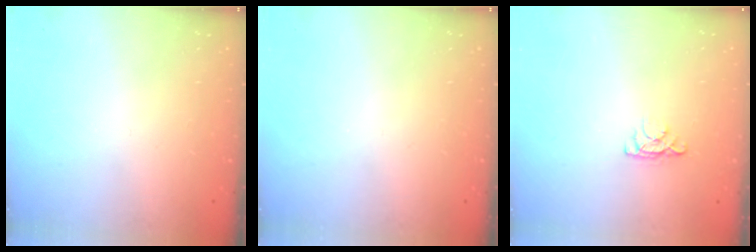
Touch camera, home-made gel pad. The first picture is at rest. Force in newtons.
{"total": 0.0}
{"total": 4.0, "press": 4.0, "slide": 0.5}